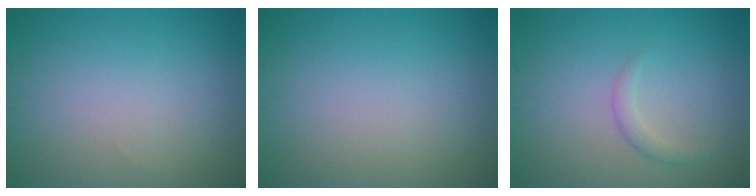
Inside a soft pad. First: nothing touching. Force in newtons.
{"total": 0.0}
{"total": 1.3, "press": 1.3, "slide": 0.1}